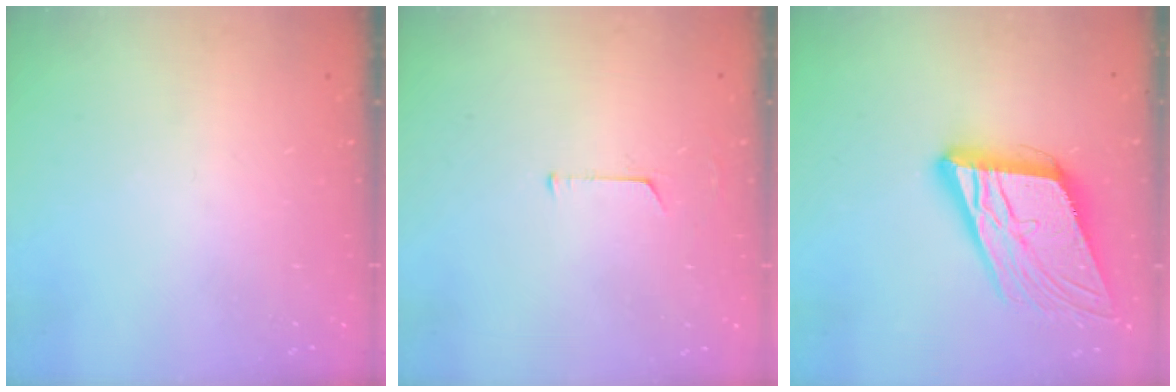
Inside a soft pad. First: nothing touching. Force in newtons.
{"total": 4.6, "press": 4.6, "slide": 0.3}
{"total": 18.8, "press": 18.5, "slide": 3.5}